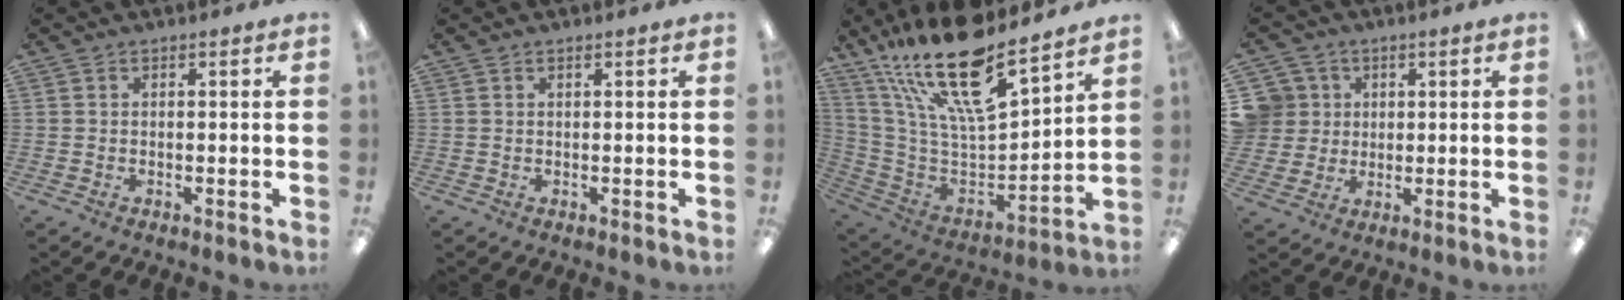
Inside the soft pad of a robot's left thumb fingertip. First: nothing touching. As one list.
[{"total": 0.5, "force": [0.4, 0.1, 0.3], "torque": [-0.006, 0.002, 0.008]}, {"total": 22.8, "force": [16.6, 6.8, 14.1], "torque": [-0.252, -0.108, 0.288]}, {"total": 7.7, "force": [2.2, 7.4, 0.3], "torque": [-0.029, -0.004, 0.047]}]